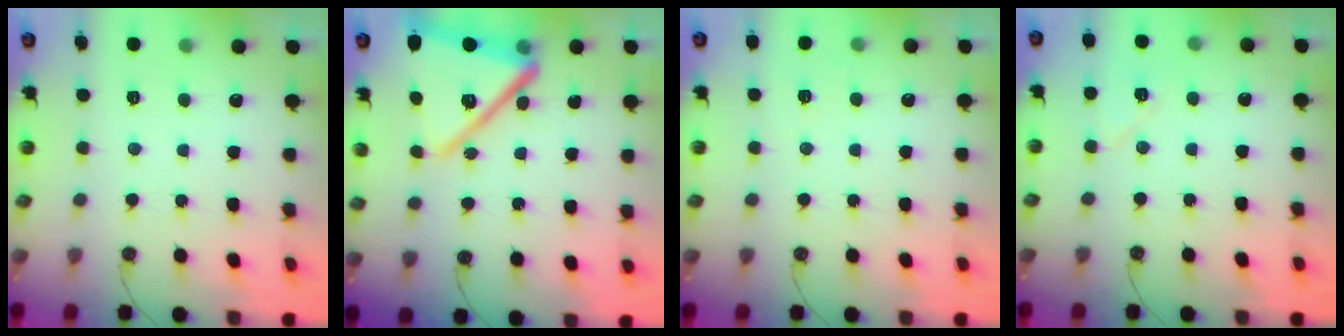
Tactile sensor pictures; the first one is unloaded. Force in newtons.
{"total": 20.5, "press": 20.4, "slide": 1.4}
{"total": 4.0, "press": 3.9, "slide": 0.6}
{"total": 7.0, "press": 7.0, "slide": 0.6}